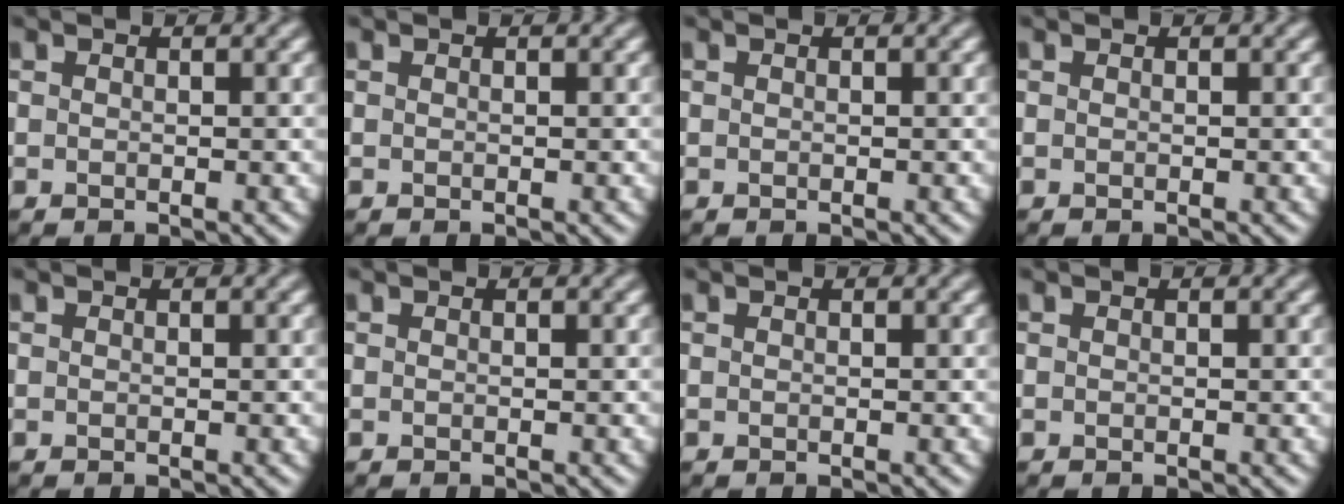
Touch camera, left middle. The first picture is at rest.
{"total": 0.0}
{"total": 0.0}
{"total": 0.0}
{"total": 0.0}
{"total": 0.0}
{"total": 0.0}
{"total": 0.0}